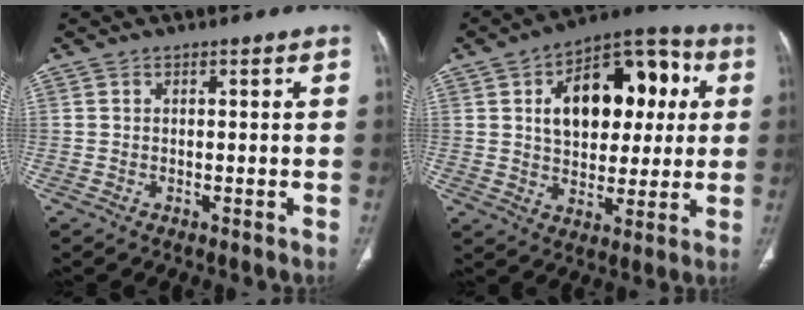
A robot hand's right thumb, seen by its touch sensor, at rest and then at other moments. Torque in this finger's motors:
{"motor_torque": [-0.81, 1.84, 1.31, 0.74, 0.13]}